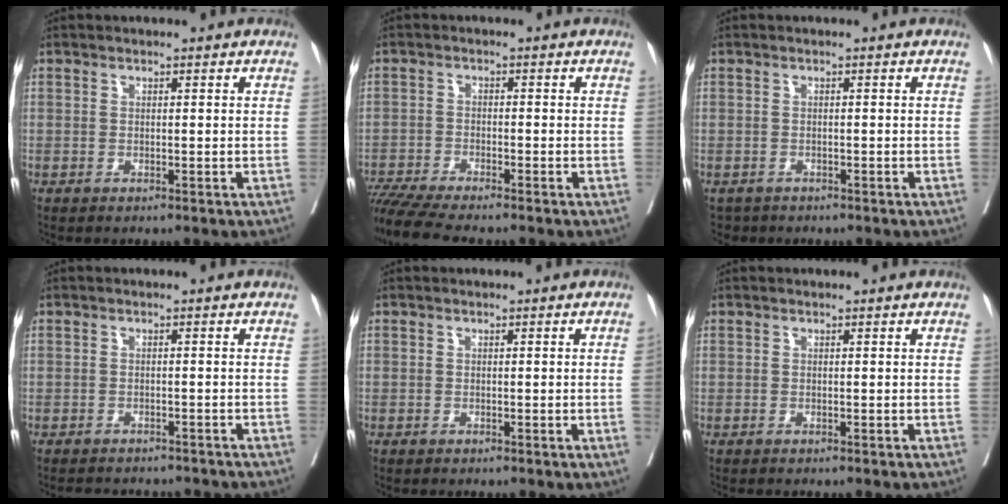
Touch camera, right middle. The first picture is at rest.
{"total": 7.6, "force": [-6.8, -0.4, 3.3], "torque": [-0.051, -0.016, -0.117]}
{"total": 2.3, "force": [-1.9, 1.3, -0.2], "torque": [-0.003, 0.000, -0.032]}
{"total": 7.6, "force": [-7.1, 2.0, 1.9], "torque": [-0.022, 0.001, -0.084]}
{"total": 0.8, "force": [0.0, -0.3, 0.7], "torque": [-0.008, -0.002, 0.003]}
{"total": 0.0}